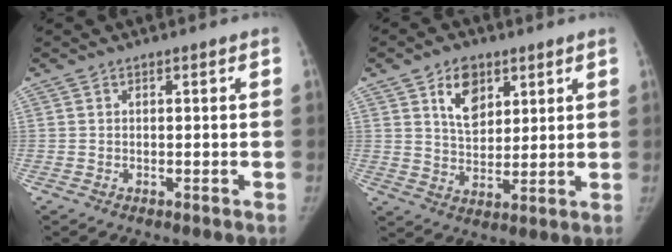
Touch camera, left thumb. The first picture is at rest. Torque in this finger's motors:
{"motor_torque": [0.12, 0.24, 0.86, -0.88, 0.05]}